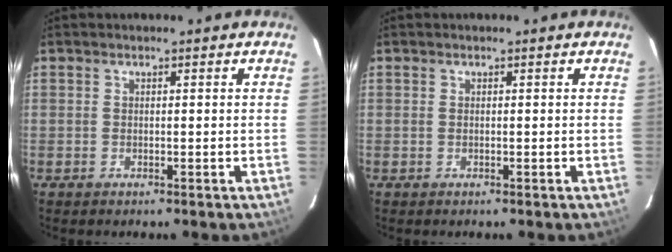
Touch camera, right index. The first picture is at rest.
{"total": 0.0}